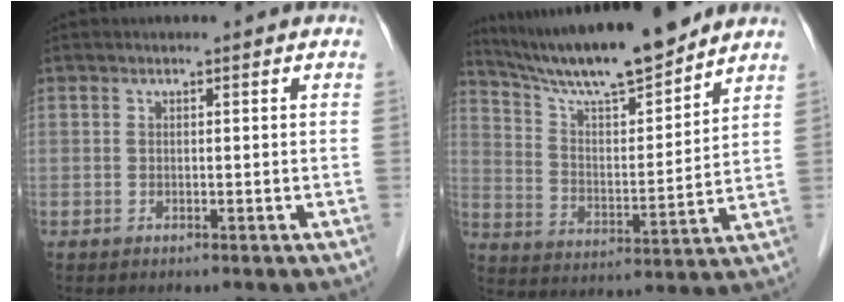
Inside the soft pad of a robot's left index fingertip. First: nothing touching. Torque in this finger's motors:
{"motor_torque": [0.30, -0.25, 0.27, 0.08]}